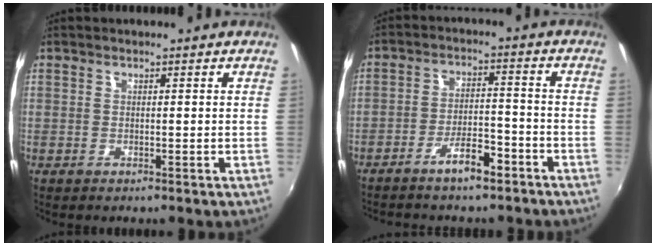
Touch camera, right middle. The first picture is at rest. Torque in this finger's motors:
{"motor_torque": [1.07, -1.07, 0.13, 0.12]}